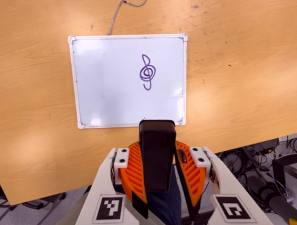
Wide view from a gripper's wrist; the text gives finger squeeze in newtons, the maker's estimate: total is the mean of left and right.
{"total": 8.1, "left": 6.5, "right": 9.6}